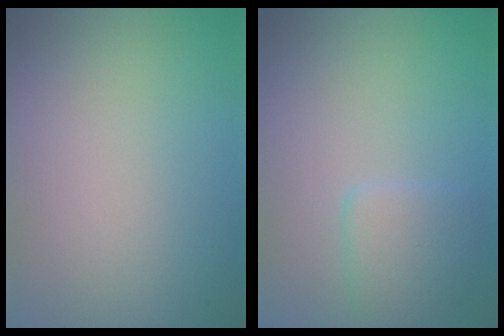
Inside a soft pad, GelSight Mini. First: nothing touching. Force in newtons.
{"total": 2.0, "press": 2.0, "slide": 0.1}